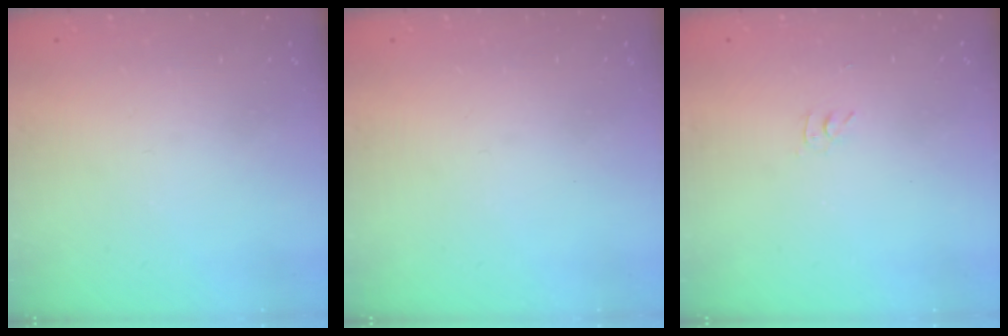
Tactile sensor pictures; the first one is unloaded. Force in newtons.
{"total": 0.0}
{"total": 2.8, "press": 2.8, "slide": 0.4}